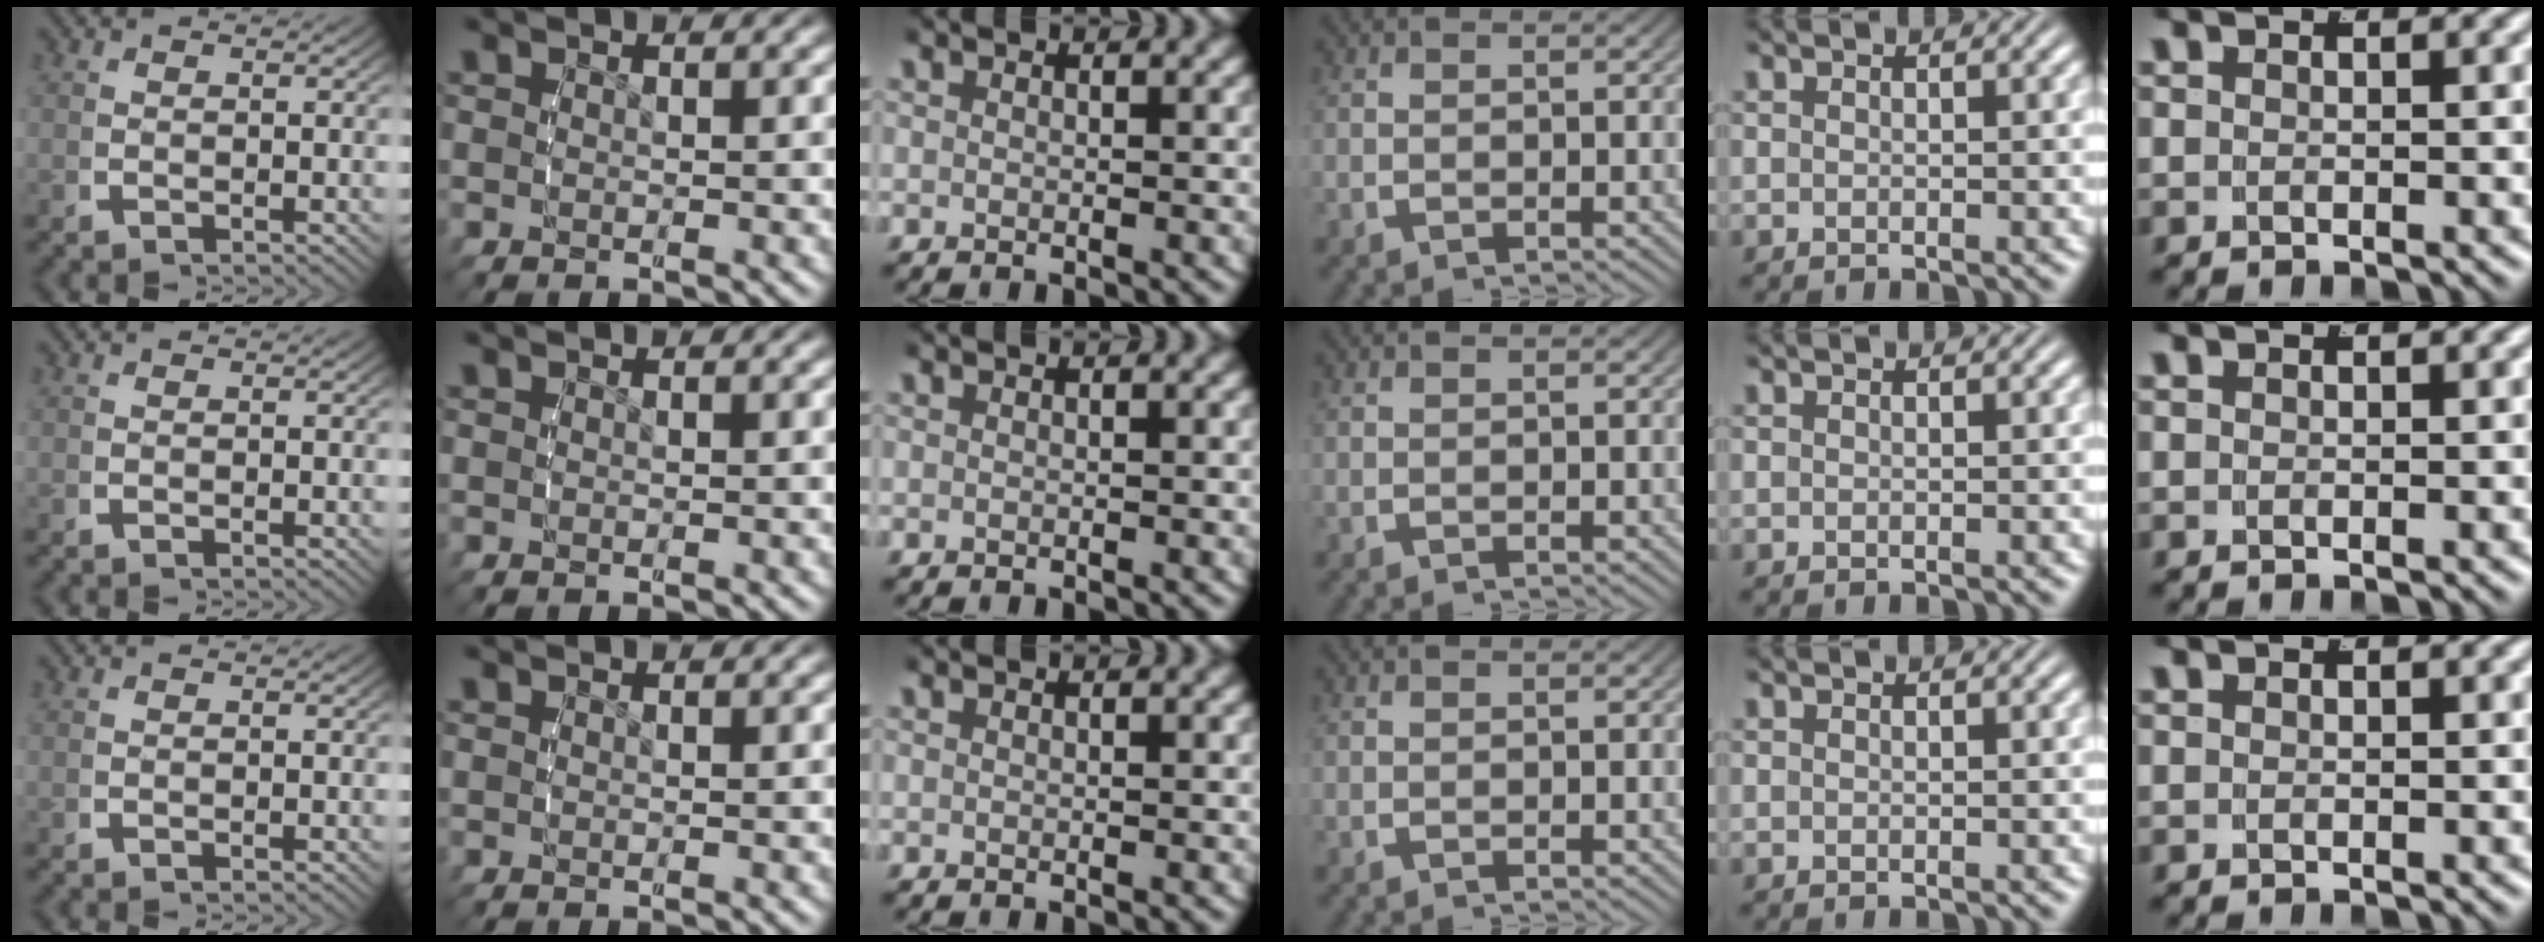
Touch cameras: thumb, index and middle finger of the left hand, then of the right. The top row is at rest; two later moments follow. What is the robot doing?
{"motion": "lift_and_place", "object": "condiment"}